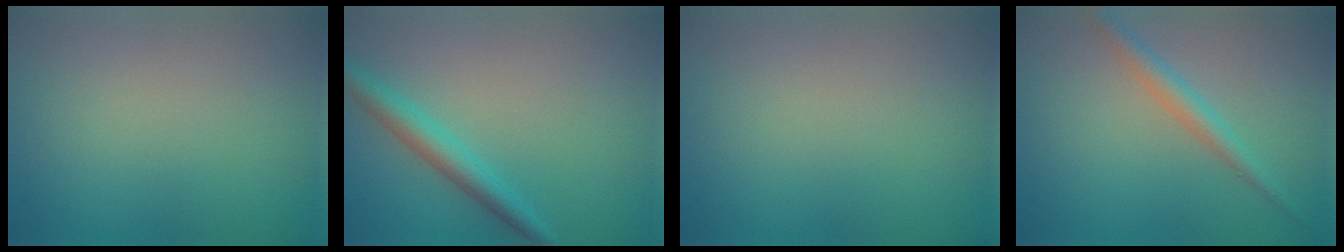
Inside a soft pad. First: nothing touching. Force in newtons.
{"total": 2.9, "press": 2.9, "slide": 0.1}
{"total": 0.0}
{"total": 2.3, "press": 2.3, "slide": 0.1}